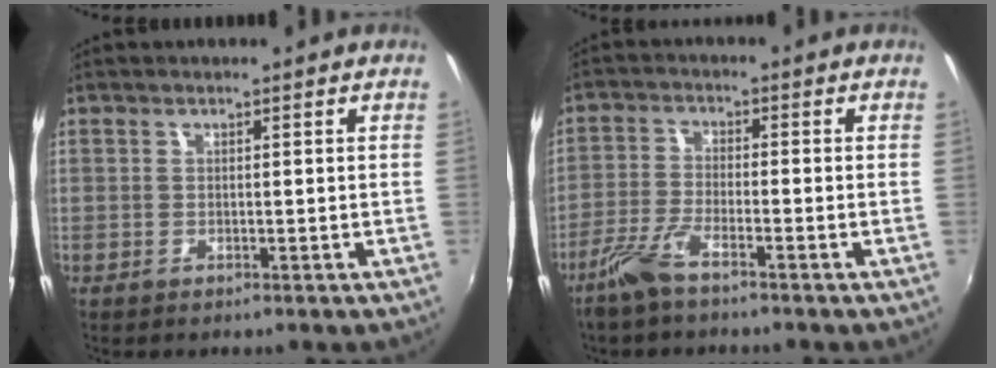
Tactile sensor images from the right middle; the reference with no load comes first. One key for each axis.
{"total": 5.6, "fx": -4.2, "fy": 0.7, "fz": 3.7, "tx": -0.091, "ty": -0.005, "tz": -0.088}